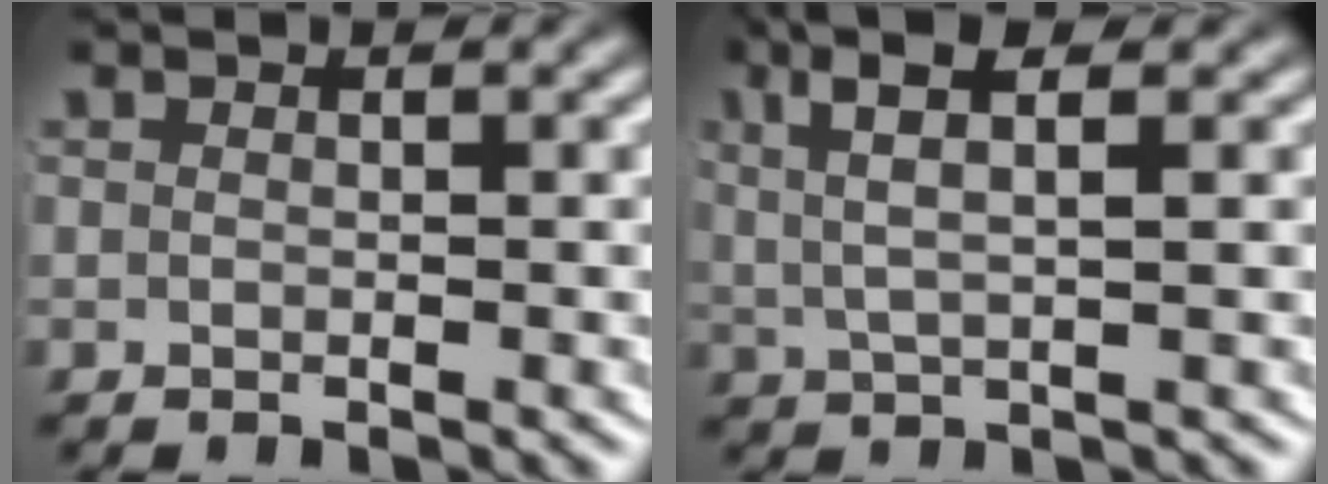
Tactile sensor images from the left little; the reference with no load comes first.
{"total": 5.0, "force": [2.9, 1.1, 3.9], "torque": [-0.069, 0.013, 0.048]}